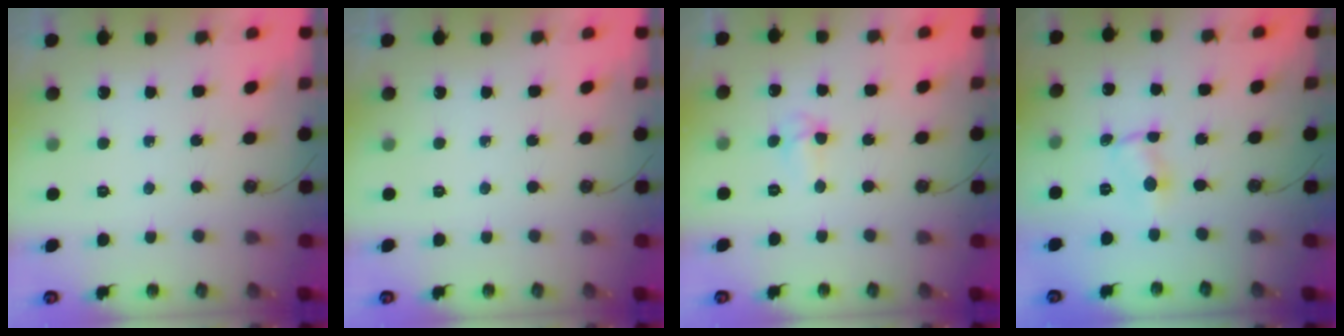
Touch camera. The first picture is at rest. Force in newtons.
{"total": 0.0}
{"total": 4.7, "press": 2.9, "slide": 3.7}
{"total": 1.1, "press": 1.1, "slide": 0.2}